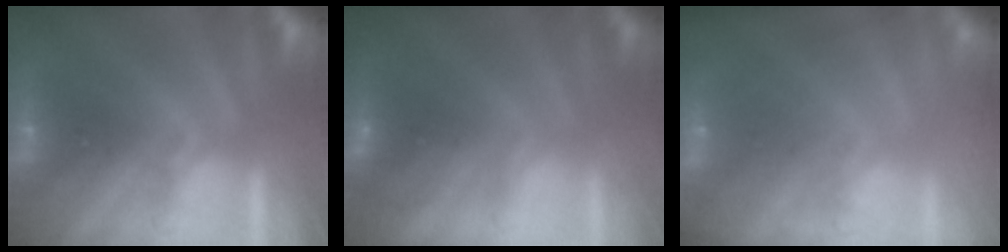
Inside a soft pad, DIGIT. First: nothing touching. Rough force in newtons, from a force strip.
{"total": 3.0}
{"total": 7.7}